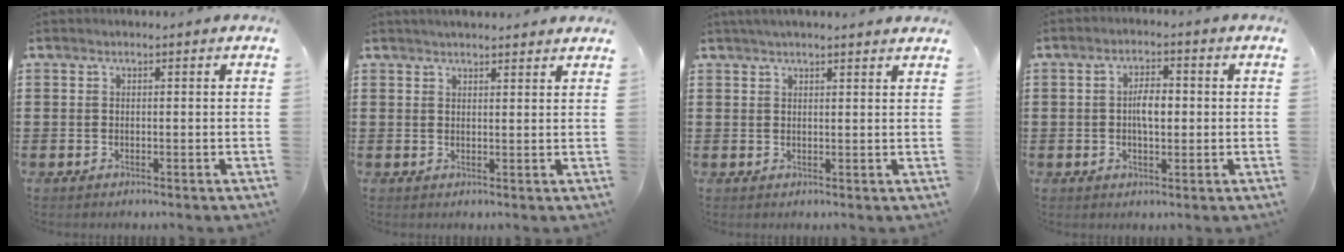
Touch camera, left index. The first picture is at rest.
{"total": 2.1, "force": [2.0, 0.1, 0.4], "torque": [-0.013, 0.000, 0.038]}
{"total": 2.2, "force": [1.9, 0.1, 0.9], "torque": [-0.022, 0.004, 0.037]}
{"total": 4.1, "force": [0.0, 1.8, 3.7], "torque": [-0.072, 0.006, -0.002]}